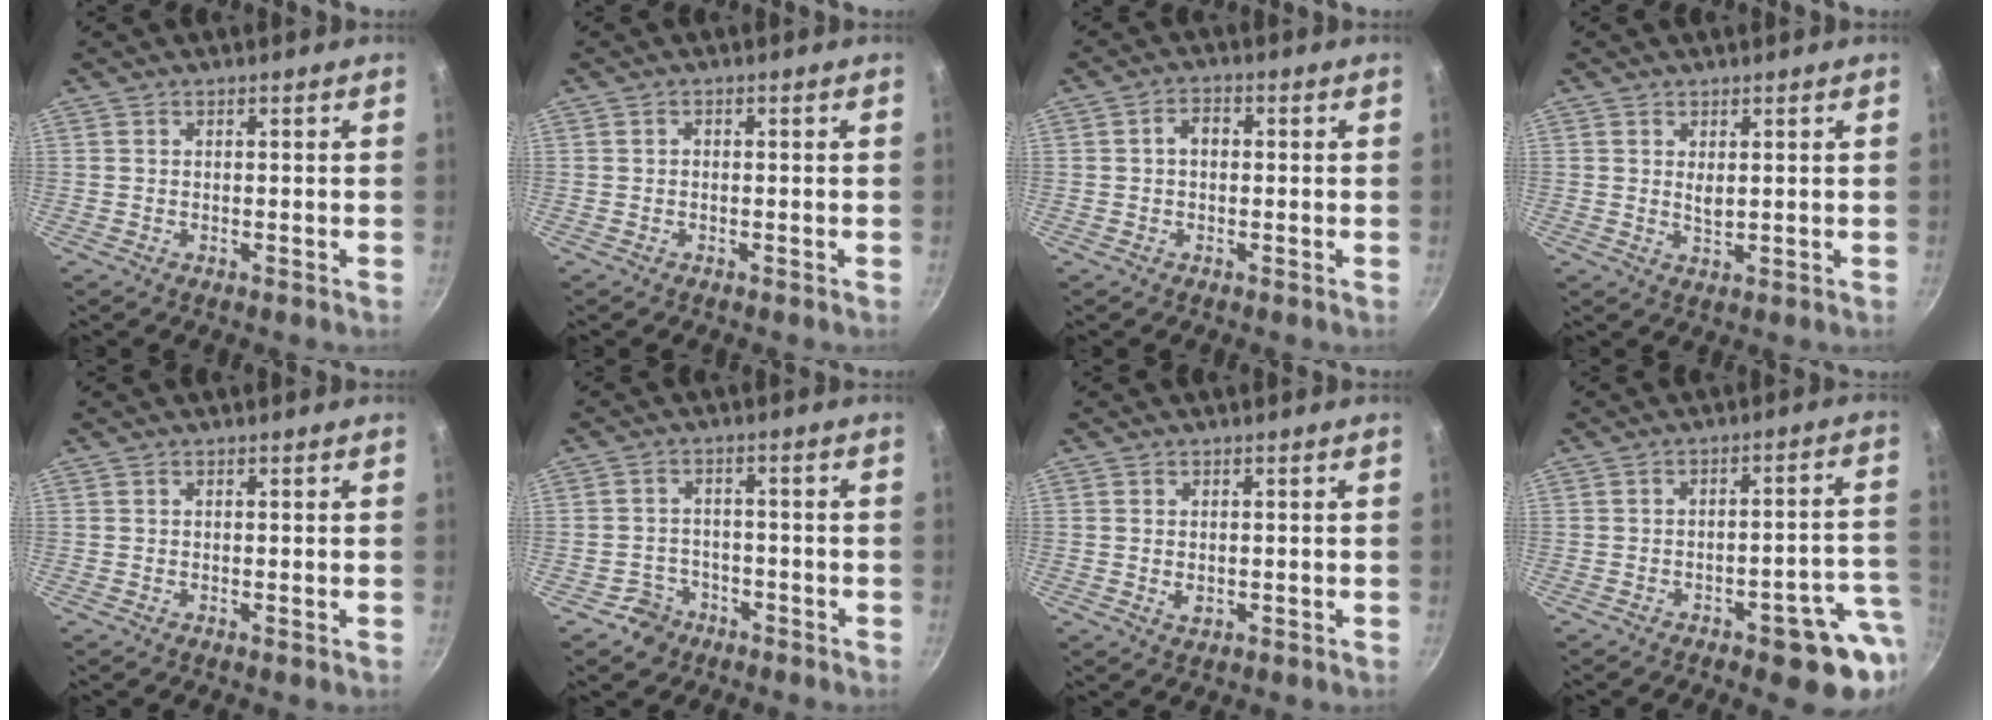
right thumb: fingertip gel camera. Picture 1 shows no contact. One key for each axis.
{"total": 0.5, "fx": -0.3, "fy": 0.4, "fz": 0.1, "tx": -0.002, "ty": 0.002, "tz": -0.005}
{"total": 3.0, "fx": 0.0, "fy": 2.2, "fz": 2.1, "tx": -0.021, "ty": 0.008, "tz": -0.004}
{"total": 0.0}
{"total": 0.0}
{"total": 4.6, "fx": -2.8, "fy": 3.6, "fz": 0.7, "tx": 0.008, "ty": 0.031, "tz": -0.045}
{"total": 2.1, "fx": -0.1, "fy": 1.4, "fz": 1.6, "tx": -0.027, "ty": -0.002, "tz": 0.000}
{"total": 11.5, "fx": -4.8, "fy": 4.5, "fz": 9.4, "tx": -0.071, "ty": 0.043, "tz": -0.055}